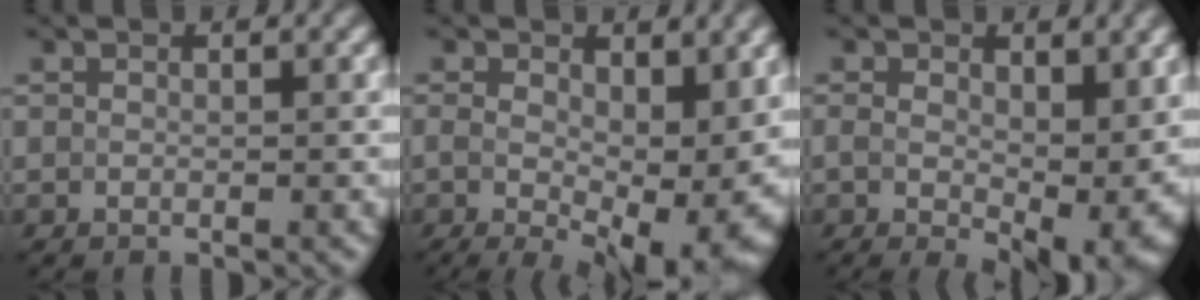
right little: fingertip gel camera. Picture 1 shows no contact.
{"total": 12.1, "force": [-1.1, 6.2, 10.3], "torque": [-0.158, -0.029, 0.010]}
{"total": 9.5, "force": [-0.7, 5.4, 7.8], "torque": [-0.128, -0.028, 0.014]}